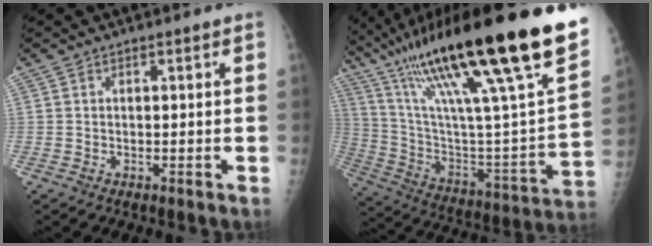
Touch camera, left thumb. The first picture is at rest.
{"total": 39.1, "force": [23.8, 4.8, 30.7], "torque": [-0.436, -0.043, 0.398]}